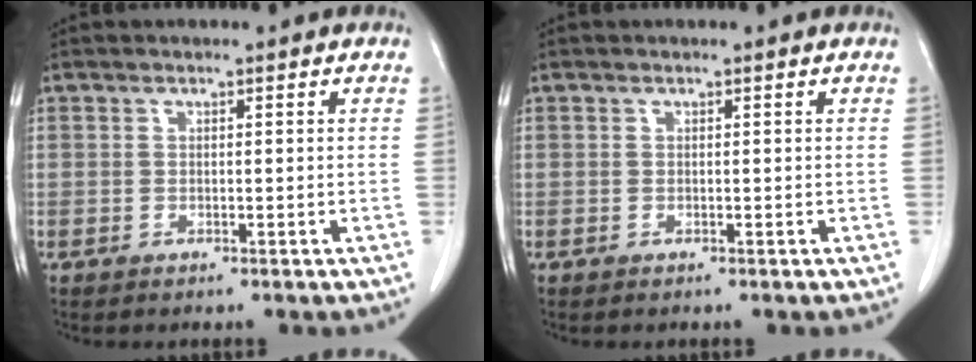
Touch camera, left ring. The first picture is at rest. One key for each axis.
{"total": 0.0}